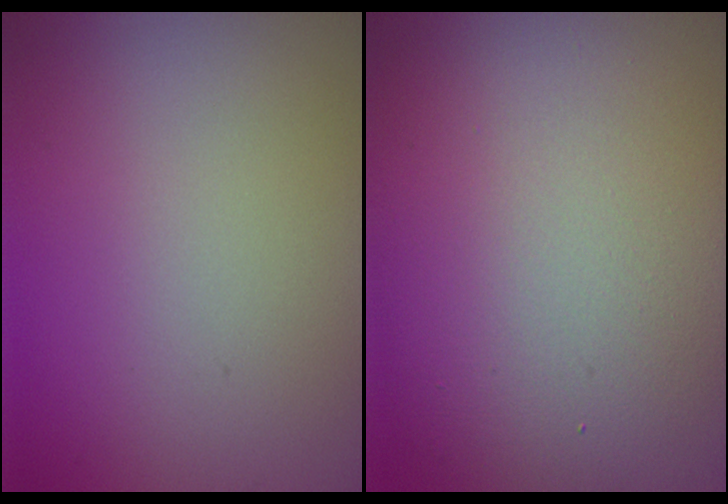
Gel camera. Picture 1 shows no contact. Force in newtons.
{"total": 13.1, "press": 13.1, "slide": 1.1}